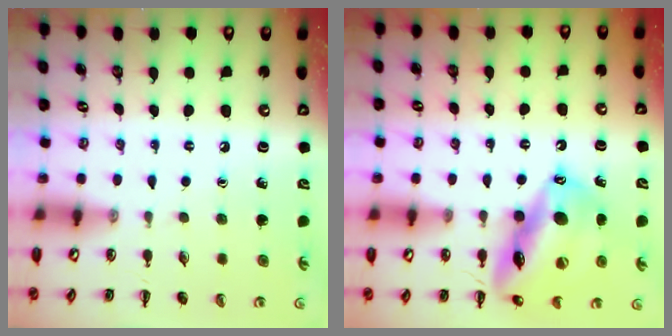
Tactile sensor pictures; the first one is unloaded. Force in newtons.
{"total": 17.8, "press": 17.2, "slide": 4.6}